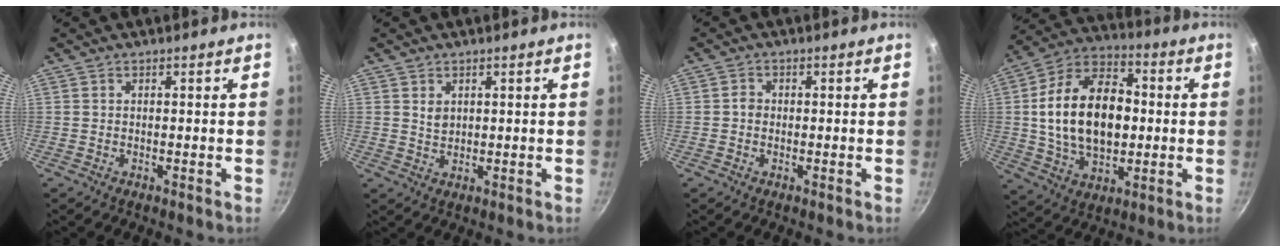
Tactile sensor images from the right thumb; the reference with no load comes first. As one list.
[{"total": 2.3, "force": [0.8, 1.7, 1.3], "torque": [-0.015, -0.002, 0.018]}, {"total": 1.6, "force": [-0.2, 1.4, 0.7], "torque": [-0.009, 0.010, -0.006]}, {"total": 20.8, "force": [0.7, 13.4, 15.9], "torque": [-0.246, 0.021, 0.009]}]